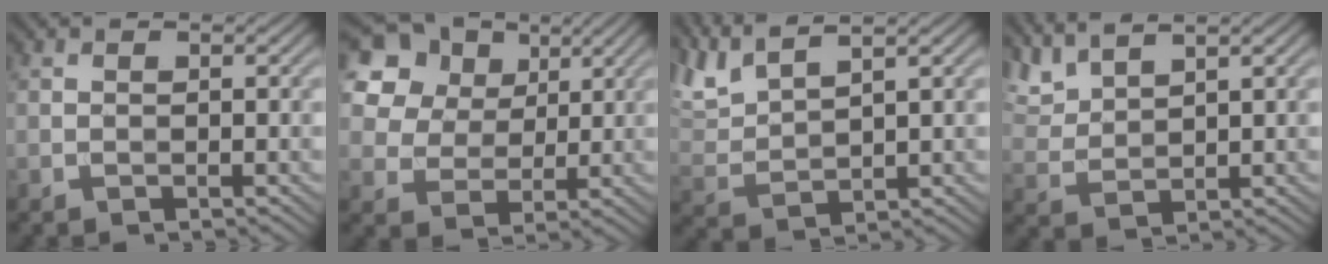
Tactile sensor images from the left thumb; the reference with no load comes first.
{"total": 15.0, "force": [8.0, 10.9, 6.5], "torque": [-0.202, 0.024, 0.182]}
{"total": 6.2, "force": [4.9, 1.3, 3.6], "torque": [-0.095, 0.014, 0.104]}
{"total": 4.7, "force": [4.1, 1.0, 2.0], "torque": [-0.063, 0.008, 0.090]}